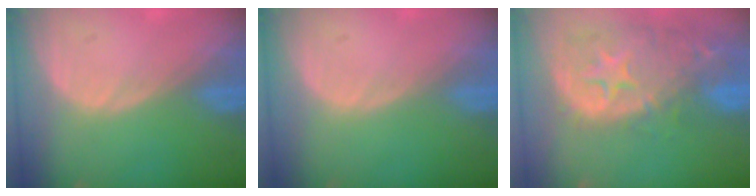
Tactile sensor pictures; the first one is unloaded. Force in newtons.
{"total": 0.0}
{"total": 14.1, "press": 11.4, "slide": 8.4}